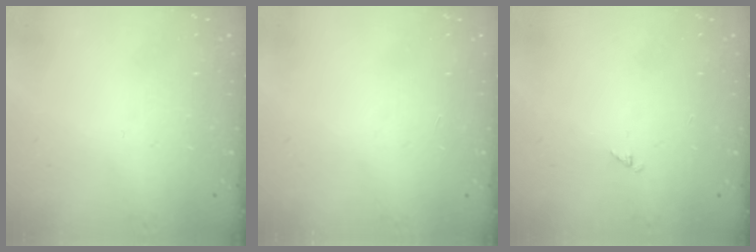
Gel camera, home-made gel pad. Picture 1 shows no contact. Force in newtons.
{"total": 0.0}
{"total": 1.3, "press": 1.2, "slide": 0.3}